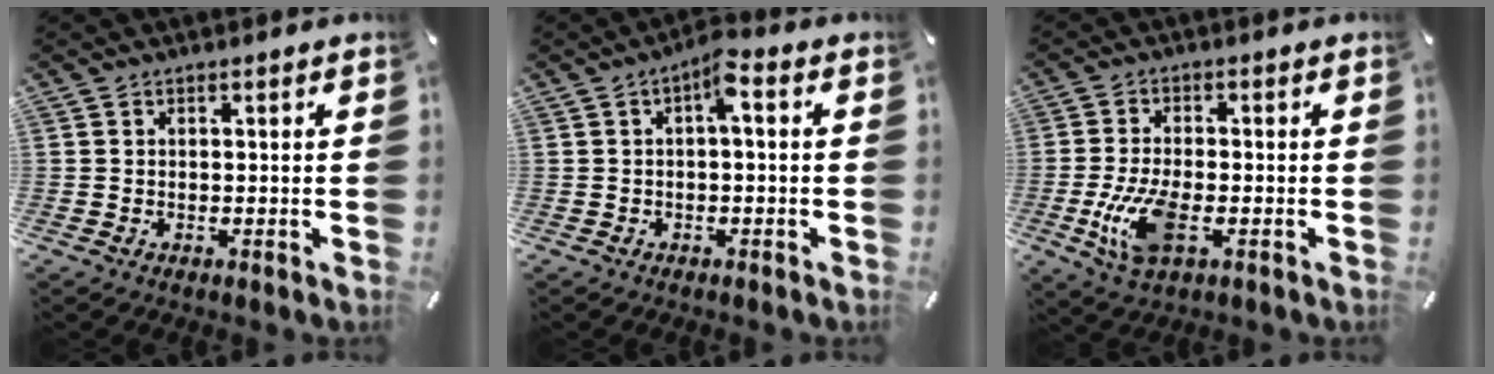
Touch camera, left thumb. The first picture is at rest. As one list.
[{"total": 4.1, "force": [0.0, 1.4, 3.9], "torque": [-0.075, 0.016, -0.003]}, {"total": 10.0, "force": [-2.7, 4.4, 8.5], "torque": [-0.193, -0.013, -0.047]}]